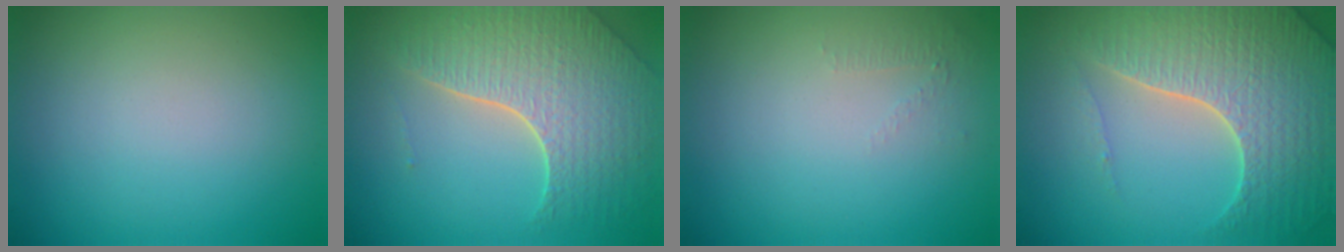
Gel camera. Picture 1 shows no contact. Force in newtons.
{"total": 7.2, "press": 5.2, "slide": 5.0}
{"total": 0.5, "press": 0.2, "slide": 0.5}
{"total": 7.0, "press": 6.8, "slide": 1.7}